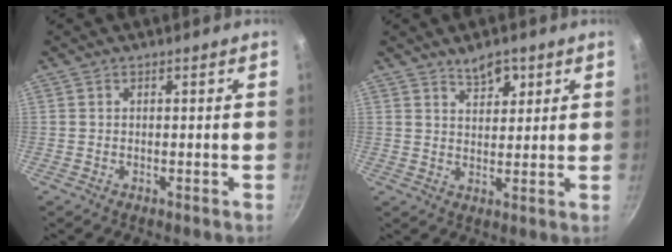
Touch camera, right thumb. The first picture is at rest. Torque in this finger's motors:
{"motor_torque": [0.18, 0.25, 0.13, -0.29, 0.03]}